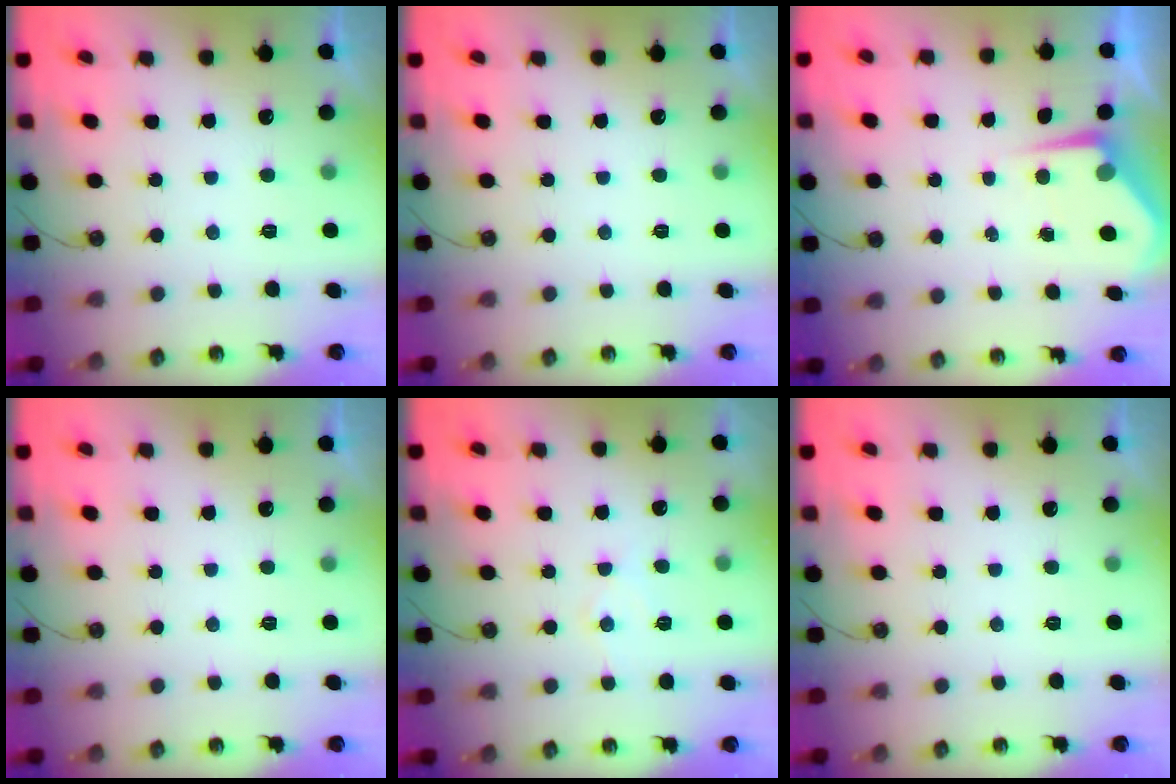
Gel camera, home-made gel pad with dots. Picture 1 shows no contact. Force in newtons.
{"total": 0.0}
{"total": 4.4, "press": 4.4, "slide": 0.4}
{"total": 0.0}
{"total": 6.2, "press": 6.2, "slide": 0.4}
{"total": 0.0}